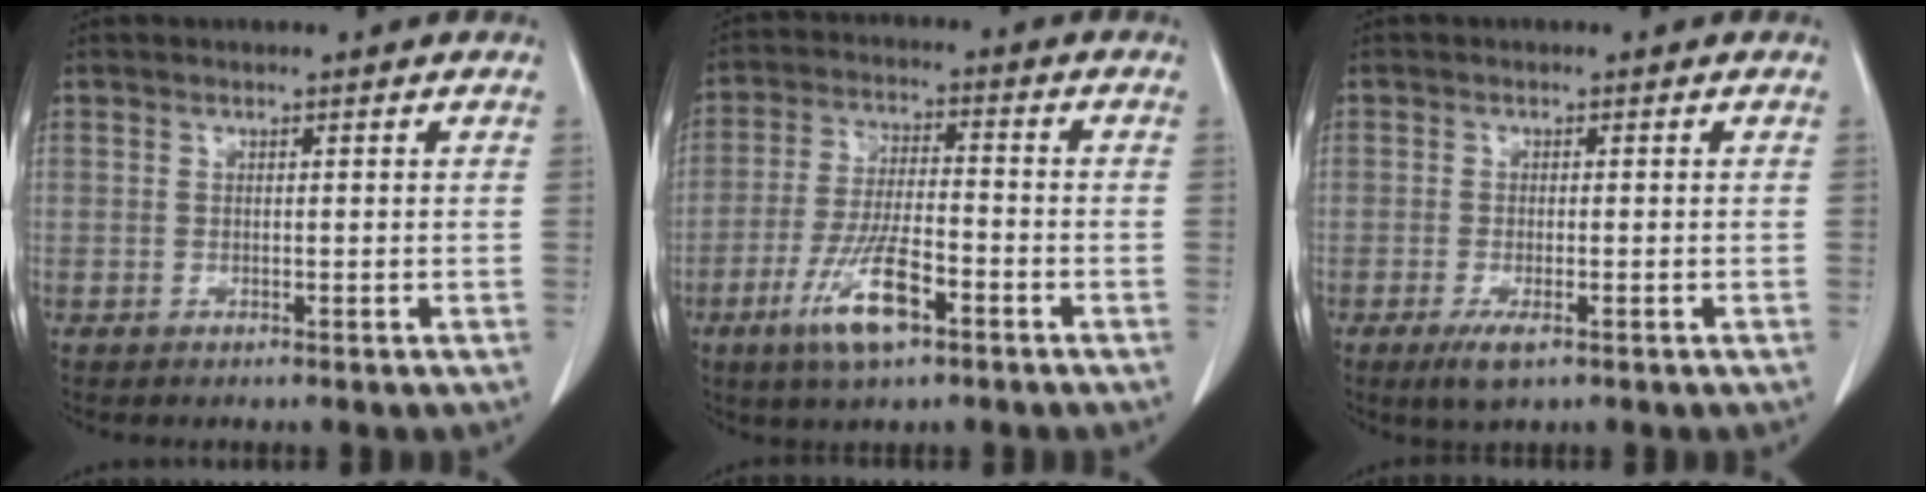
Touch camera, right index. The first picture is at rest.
{"total": 10.0, "force": [-5.2, 2.4, 8.2], "torque": [-0.165, -0.013, -0.094]}
{"total": 3.5, "force": [-1.9, 0.8, 2.8], "torque": [-0.054, -0.007, -0.030]}